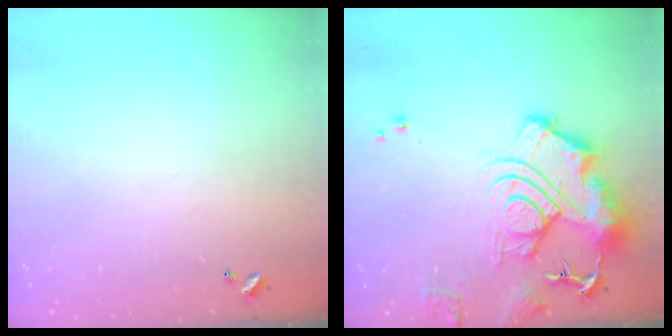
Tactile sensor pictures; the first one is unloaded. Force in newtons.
{"total": 16.2, "press": 16.1, "slide": 1.7}